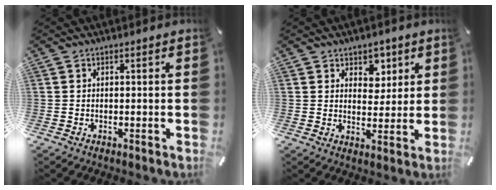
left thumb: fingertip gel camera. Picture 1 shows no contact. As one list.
[{"total": 5.4, "force": [2.9, 4.3, 1.4], "torque": [-0.004, -0.014, 0.045]}]